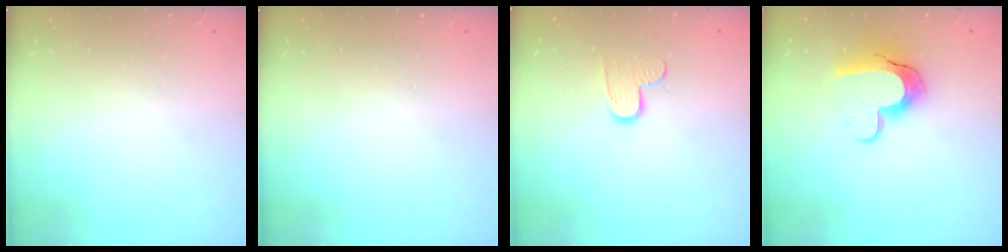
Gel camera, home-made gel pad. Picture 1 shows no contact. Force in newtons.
{"total": 0.0}
{"total": 7.0, "press": 7.0, "slide": 0.1}
{"total": 12.1, "press": 12.1, "slide": 0.9}